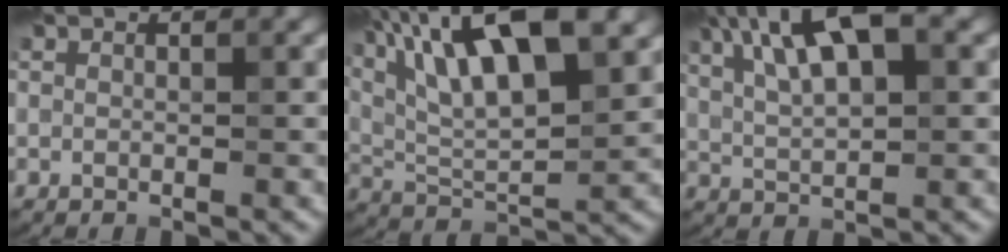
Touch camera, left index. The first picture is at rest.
{"total": 13.6, "force": [7.1, 4.1, 10.9], "torque": [-0.182, 0.021, 0.108]}
{"total": 10.6, "force": [4.8, 3.9, 8.5], "torque": [-0.146, 0.033, 0.068]}